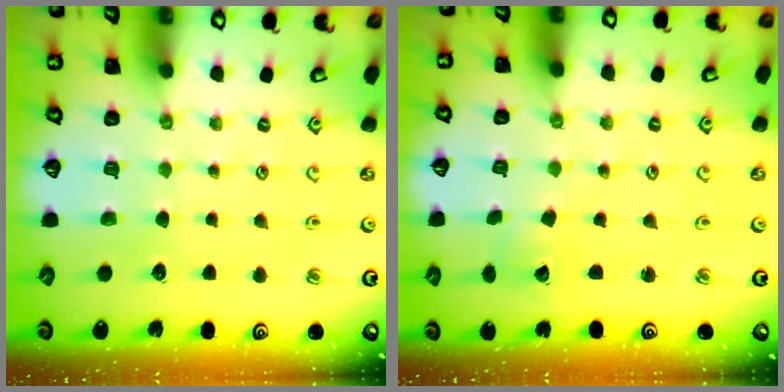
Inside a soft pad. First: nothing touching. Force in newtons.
{"total": 2.4, "press": 2.4, "slide": 0.2}